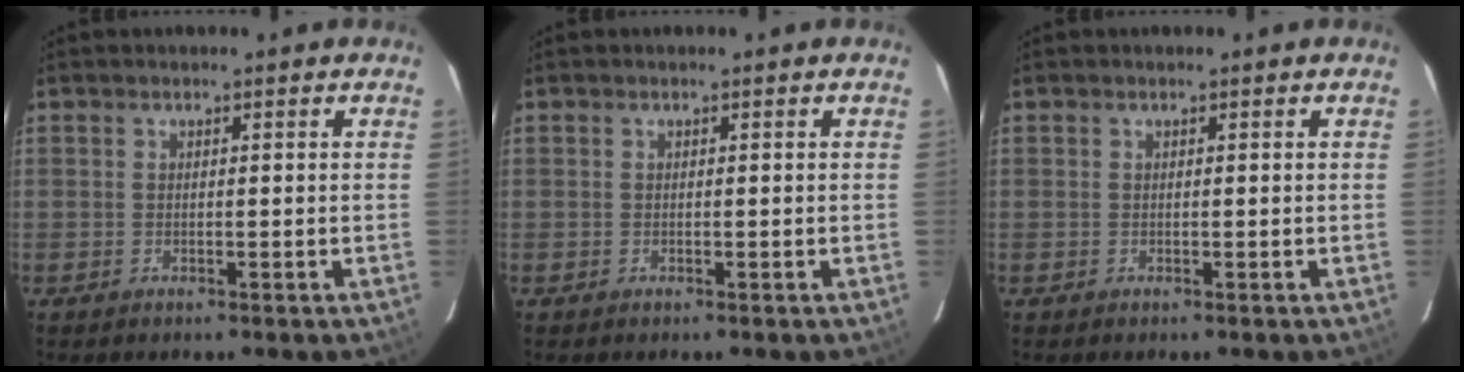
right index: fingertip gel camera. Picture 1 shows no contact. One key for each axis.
{"total": 0.0}
{"total": 0.0}